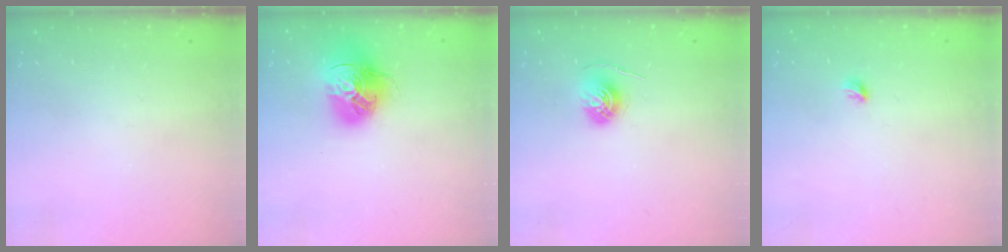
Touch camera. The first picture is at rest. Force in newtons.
{"total": 16.3, "press": 16.2, "slide": 1.6}
{"total": 5.7, "press": 5.7, "slide": 0.5}
{"total": 3.7, "press": 3.6, "slide": 0.8}